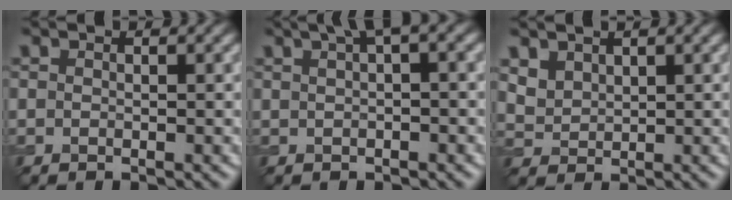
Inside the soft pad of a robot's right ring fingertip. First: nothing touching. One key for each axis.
{"total": 3.3, "fx": 1.6, "fy": 0.7, "fz": 2.8, "tx": -0.039, "ty": 0.014, "tz": 0.025}
{"total": 2.5, "fx": 1.7, "fy": 1.6, "fz": 1.0, "tx": -0.033, "ty": -0.005, "tz": 0.045}